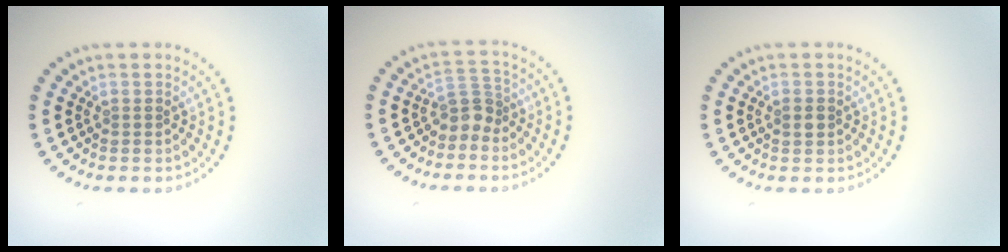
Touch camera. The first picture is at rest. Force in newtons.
{"total": 2.4, "press": 1.7, "slide": 1.7}
{"total": 1.4, "press": 1.4, "slide": 0.1}